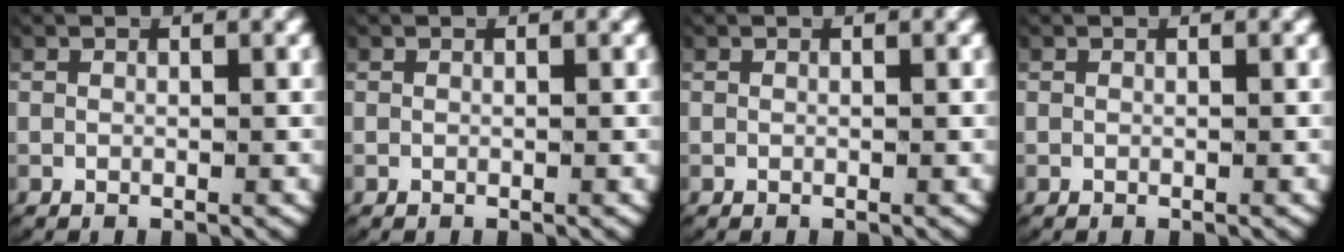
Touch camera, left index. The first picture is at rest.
{"total": 0.0}
{"total": 0.0}
{"total": 0.0}